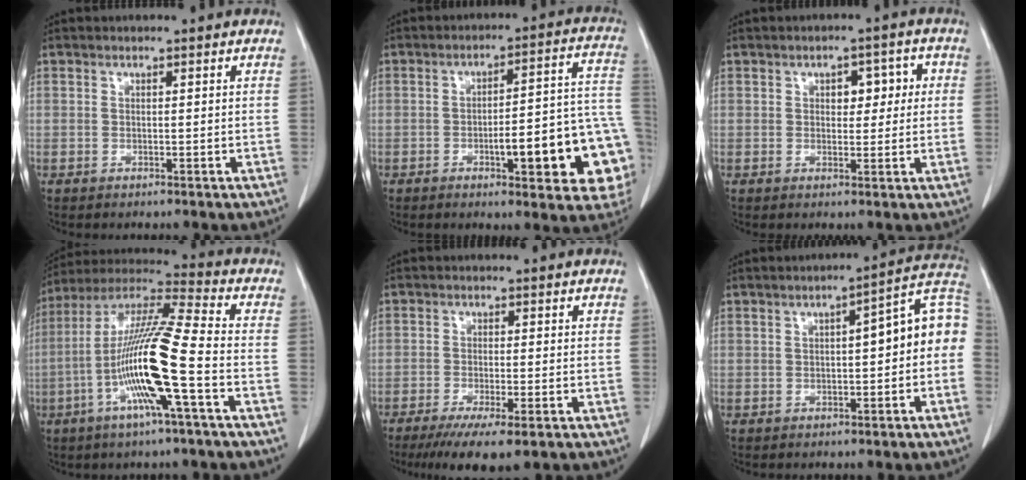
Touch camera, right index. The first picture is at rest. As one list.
[{"total": 17.1, "force": [-5.1, 3.3, 16.0], "torque": [-0.120, 0.039, -0.053]}, {"total": 4.5, "force": [0.9, 2.5, 3.6], "torque": [-0.043, 0.019, 0.014]}, {"total": 16.6, "force": [-4.7, -0.1, 15.9], "torque": [-0.317, 0.000, -0.100]}, {"total": 8.9, "force": [-6.3, 1.2, 6.2], "torque": [-0.090, -0.020, -0.095]}, {"total": 9.5, "force": [-0.2, 2.3, 9.2], "torque": [-0.120, 0.043, -0.006]}]